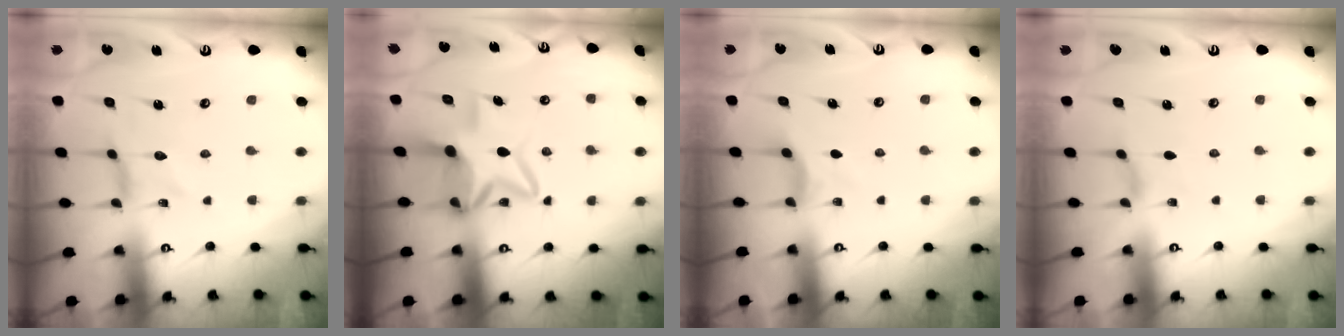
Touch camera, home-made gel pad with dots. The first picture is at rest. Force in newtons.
{"total": 9.6, "press": 9.5, "slide": 1.6}
{"total": 3.9, "press": 3.8, "slide": 0.5}
{"total": 1.1, "press": 1.1, "slide": 0.3}